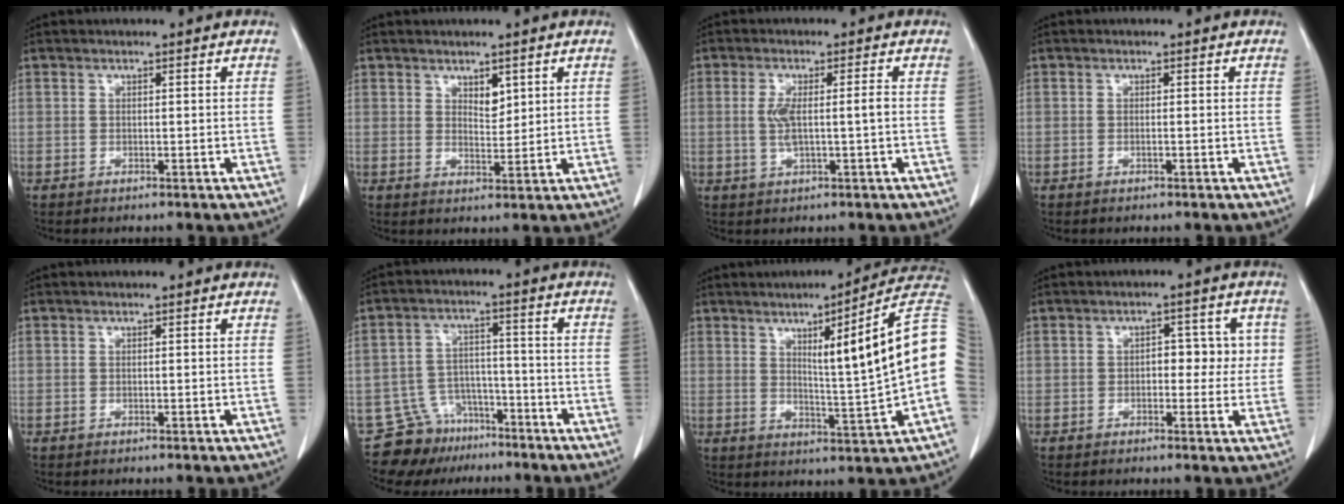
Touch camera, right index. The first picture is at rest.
{"total": 2.8, "force": [1.7, 1.4, 1.8], "torque": [-0.026, -0.007, 0.034]}
{"total": 4.6, "force": [-0.1, 0.6, 4.6], "torque": [-0.091, 0.003, 0.003]}
{"total": 0.0}
{"total": 0.0}
{"total": 8.7, "force": [-6.7, 5.5, 0.3], "torque": [0.003, 0.040, -0.107]}
{"total": 14.6, "force": [2.4, -1.0, 14.3], "torque": [-0.187, 0.006, 0.032]}
{"total": 5.2, "force": [0.4, 3.1, 4.2], "torque": [-0.038, 0.020, 0.006]}